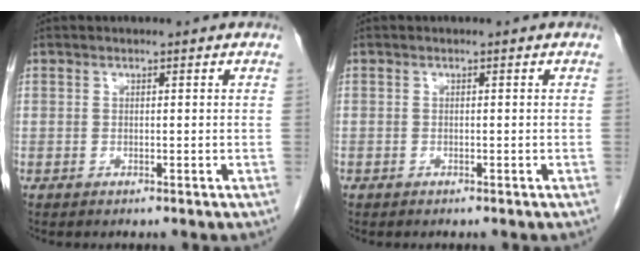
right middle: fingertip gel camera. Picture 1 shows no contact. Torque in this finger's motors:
{"motor_torque": [1.23, -0.91, 0.59, 0.16]}